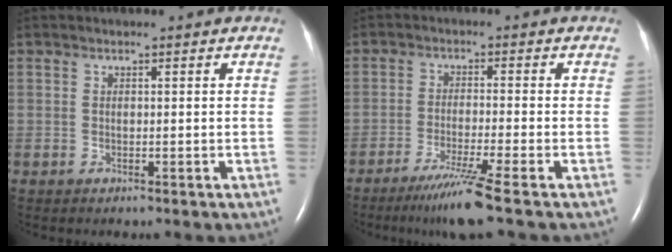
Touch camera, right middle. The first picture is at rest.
{"total": 6.7, "force": [-4.6, -1.6, 4.6], "torque": [-0.087, -0.024, -0.089]}